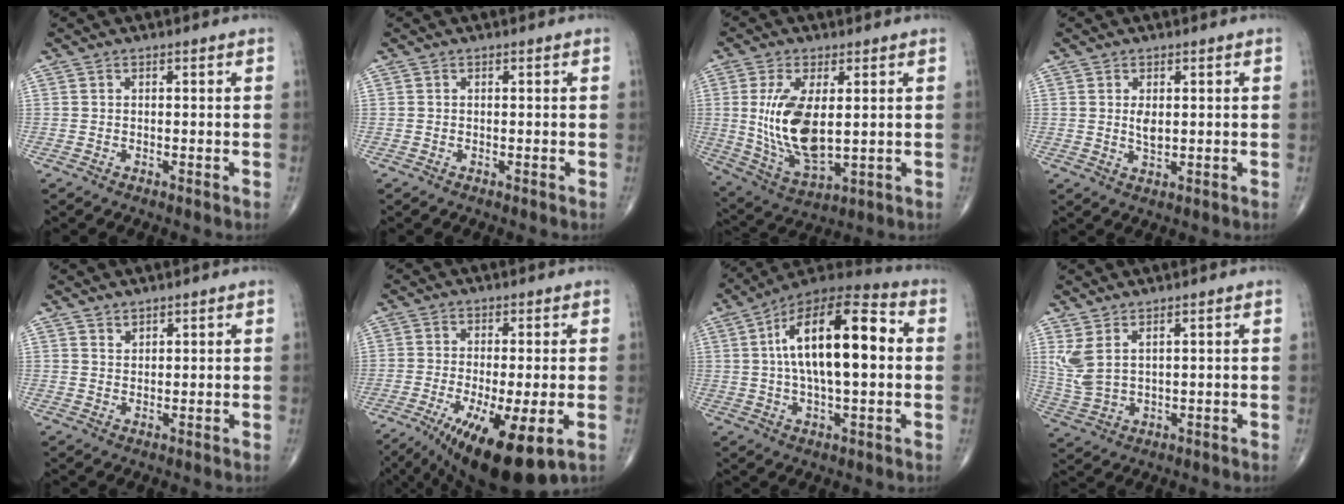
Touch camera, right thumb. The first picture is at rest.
{"total": 0.0}
{"total": 14.0, "force": [1.4, 6.5, 12.3], "torque": [-0.242, -0.020, 0.042]}
{"total": 2.6, "force": [0.5, 1.3, 2.3], "torque": [-0.036, -0.006, 0.012]}
{"total": 1.5, "force": [1.3, 0.6, 0.1], "torque": [0.011, -0.011, 0.022]}
{"total": 14.9, "force": [-6.3, 3.8, 13.0], "torque": [-0.206, -0.024, -0.093]}
{"total": 19.9, "force": [2.4, 8.0, 18.0], "torque": [-0.292, 0.030, 0.030]}
{"total": 6.1, "force": [2.8, 2.6, 4.8], "torque": [-0.114, -0.012, 0.071]}